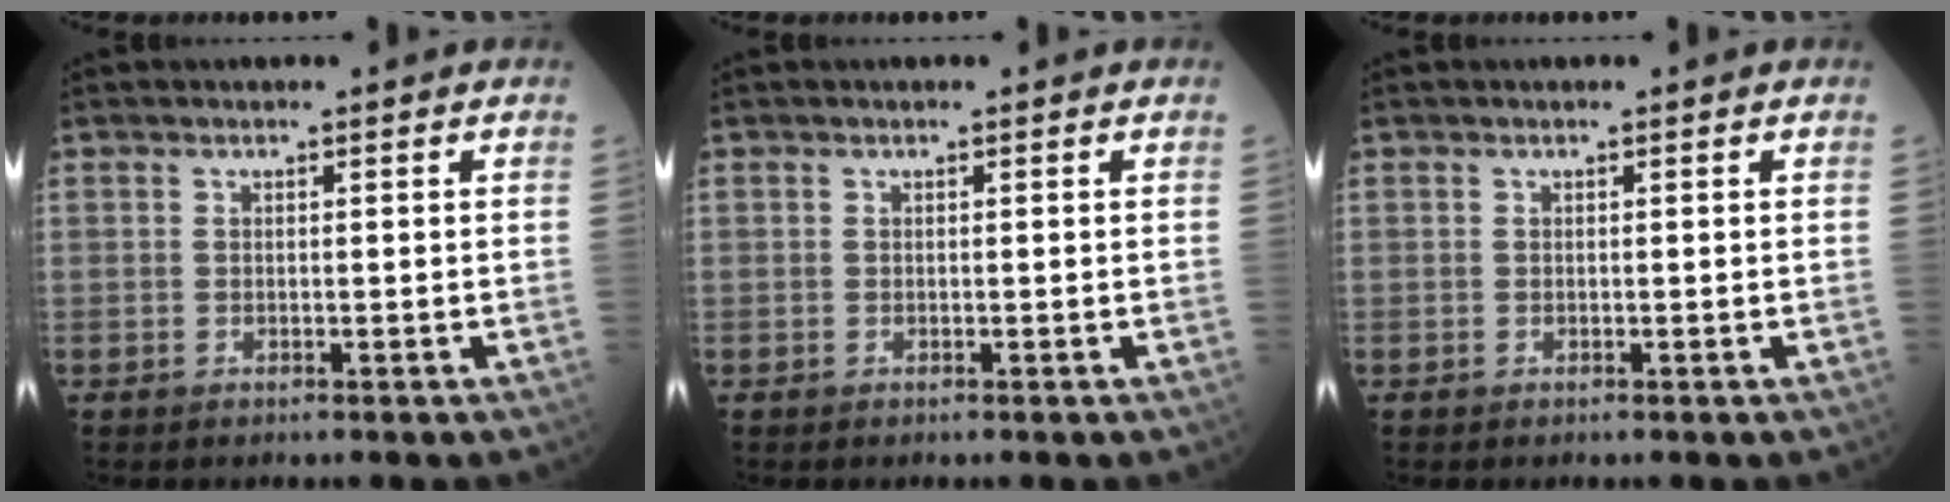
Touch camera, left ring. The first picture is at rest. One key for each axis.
{"total": 0.0}
{"total": 0.0}